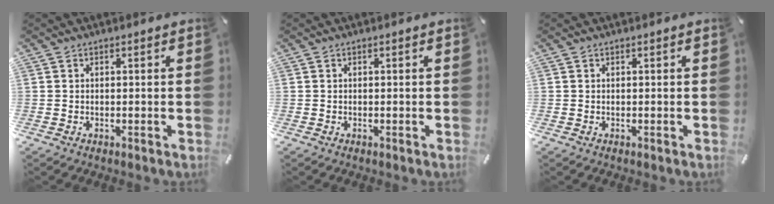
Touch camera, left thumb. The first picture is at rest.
{"total": 0.0}
{"total": 0.0}